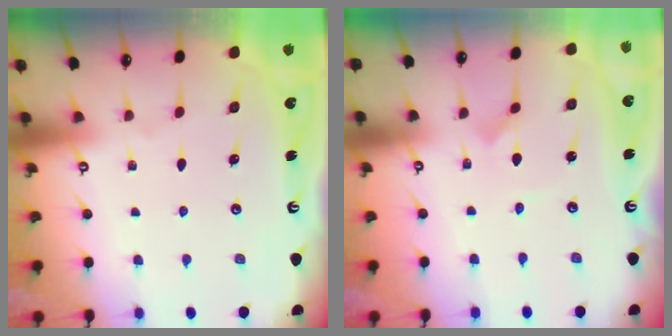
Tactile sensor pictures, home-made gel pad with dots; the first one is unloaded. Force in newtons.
{"total": 0.0}